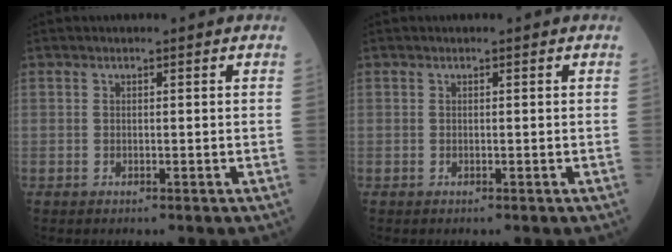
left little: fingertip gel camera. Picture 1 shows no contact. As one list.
[{"total": 0.0}]